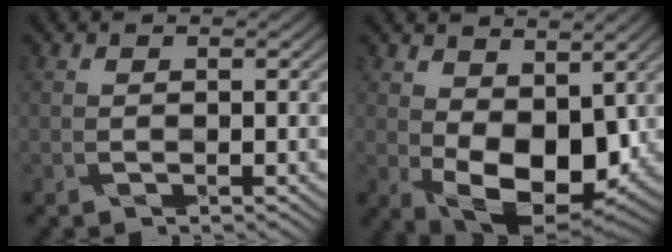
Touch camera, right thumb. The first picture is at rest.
{"total": 11.1, "force": [0.6, 6.4, 9.0], "torque": [-0.161, -0.016, 0.023]}